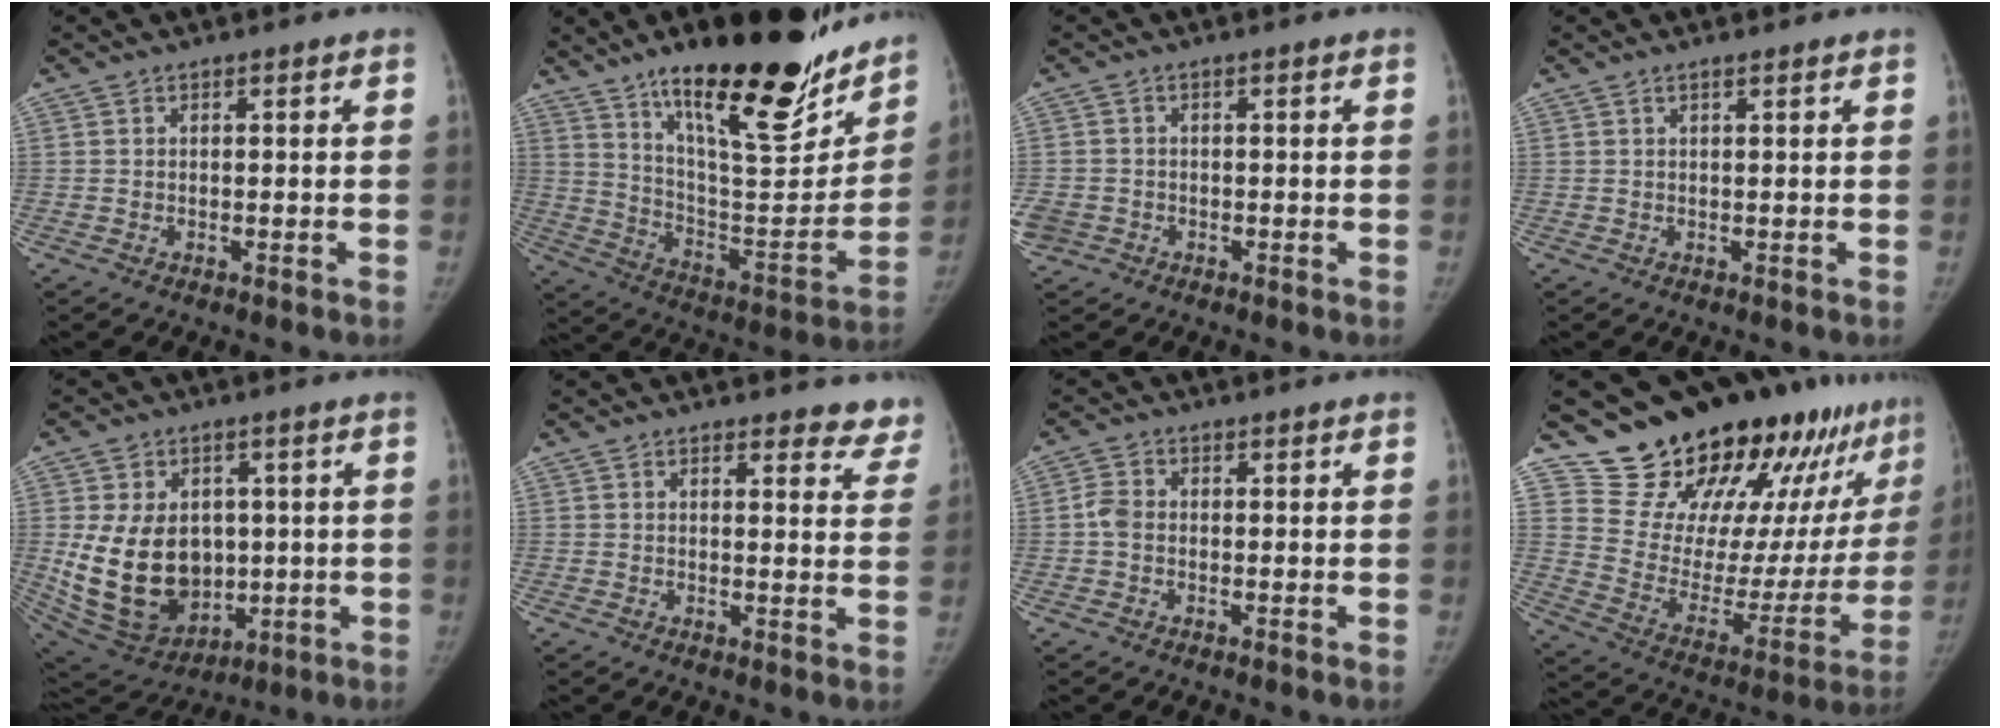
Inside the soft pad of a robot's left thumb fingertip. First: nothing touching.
{"total": 29.7, "force": [19.8, 8.6, 20.3], "torque": [-0.268, -0.090, 0.313]}
{"total": 4.6, "force": [-1.6, 4.0, 1.5], "torque": [-0.039, 0.010, -0.024]}
{"total": 0.9, "force": [0.7, 0.2, 0.6], "torque": [-0.010, -0.001, 0.011]}
{"total": 18.6, "force": [0.3, 13.7, 12.6], "torque": [-0.206, -0.010, 0.044]}
{"total": 7.8, "force": [7.2, 2.6, 1.3], "torque": [0.037, -0.033, 0.051]}
{"total": 2.8, "force": [-0.2, 2.1, 1.8], "torque": [-0.031, 0.006, -0.011]}
{"total": 27.8, "force": [22.8, 10.2, 12.2], "torque": [-0.130, -0.143, 0.325]}